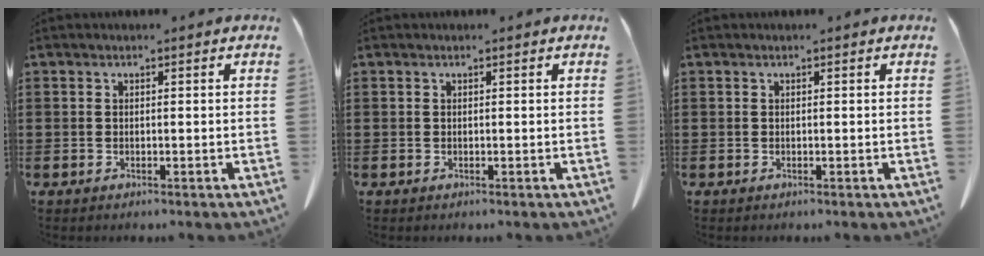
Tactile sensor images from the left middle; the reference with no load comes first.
{"total": 0.0}
{"total": 0.0}